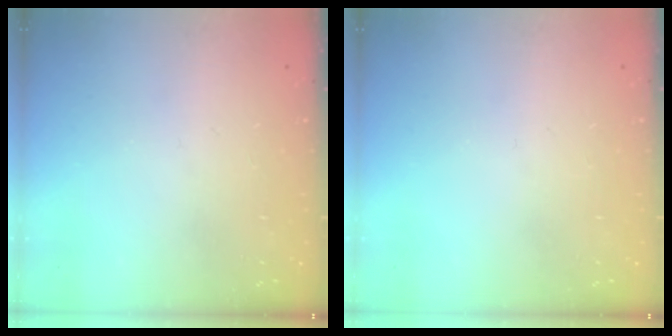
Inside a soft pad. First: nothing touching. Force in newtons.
{"total": 0.0}